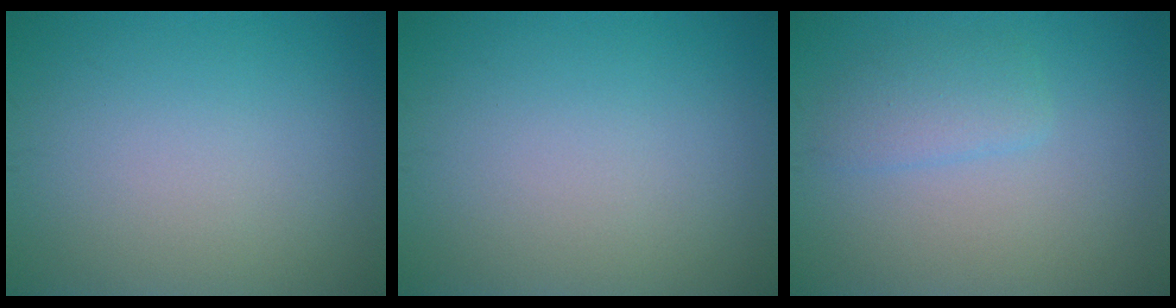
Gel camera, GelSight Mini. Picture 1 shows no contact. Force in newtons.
{"total": 0.0}
{"total": 2.1, "press": 2.1, "slide": 0.1}